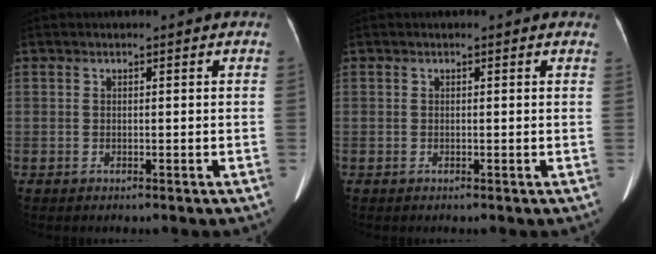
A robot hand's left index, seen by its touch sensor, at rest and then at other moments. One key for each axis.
{"total": 0.0}